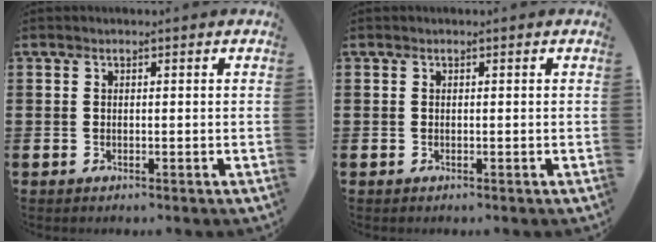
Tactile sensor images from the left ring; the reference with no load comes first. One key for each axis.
{"total": 0.0}